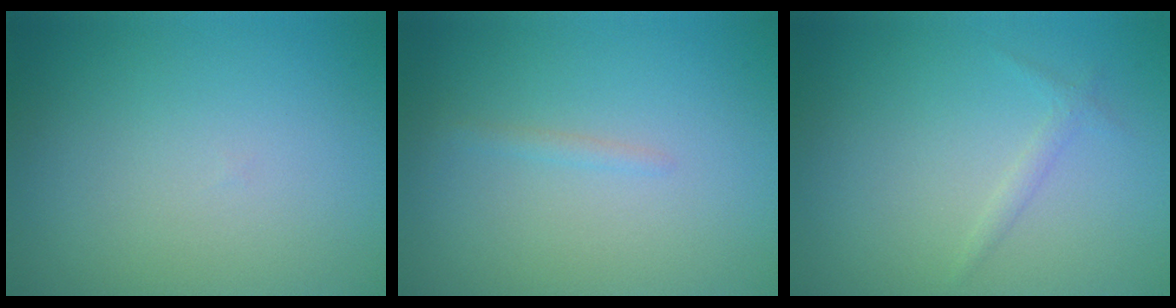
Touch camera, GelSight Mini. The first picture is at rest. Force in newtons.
{"total": 0.7, "press": 0.7, "slide": 0.1}
{"total": 0.8, "press": 0.8, "slide": 0.0}